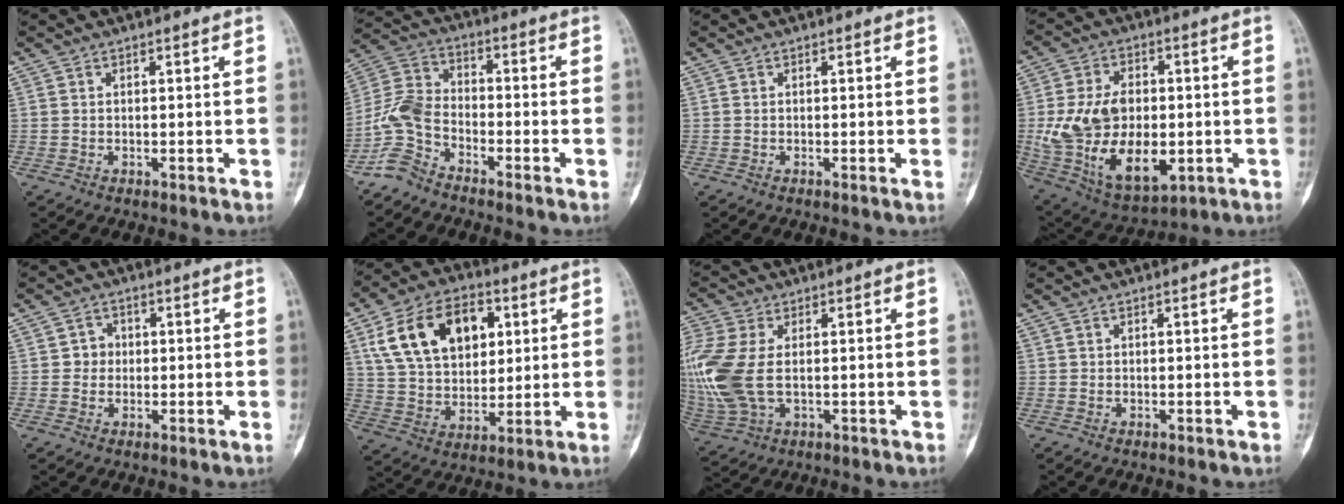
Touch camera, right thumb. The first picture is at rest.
{"total": 7.7, "force": [-5.2, 4.4, 3.7], "torque": [-0.082, 0.040, -0.122]}
{"total": 0.6, "force": [-0.1, -0.1, 0.6], "torque": [-0.010, -0.001, -0.002]}
{"total": 20.2, "force": [-1.9, 12.1, 16.0], "torque": [-0.289, 0.000, -0.009]}
{"total": 2.7, "force": [0.1, 2.6, 1.0], "torque": [0.003, 0.008, -0.005]}
{"total": 18.5, "force": [6.6, 12.0, 12.5], "torque": [-0.188, -0.004, 0.119]}
{"total": 14.6, "force": [0.7, 8.5, 11.8], "torque": [-0.316, 0.002, 0.021]}
{"total": 0.0}